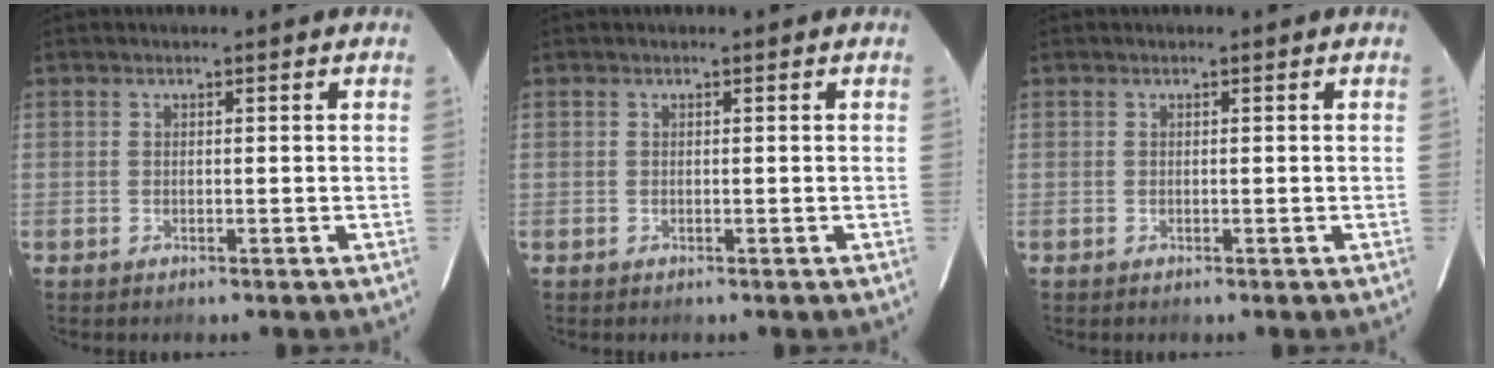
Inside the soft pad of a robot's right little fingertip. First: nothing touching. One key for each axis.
{"total": 0.0}
{"total": 0.0}